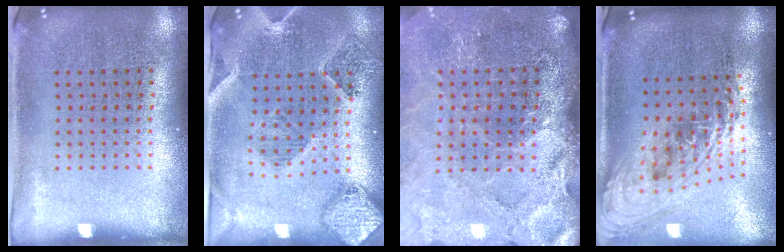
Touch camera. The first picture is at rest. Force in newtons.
{"total": 1.5, "press": 1.4, "slide": 0.4}
{"total": 3.7, "press": 3.1, "slide": 2.0}
{"total": 2.2, "press": 1.6, "slide": 1.6}